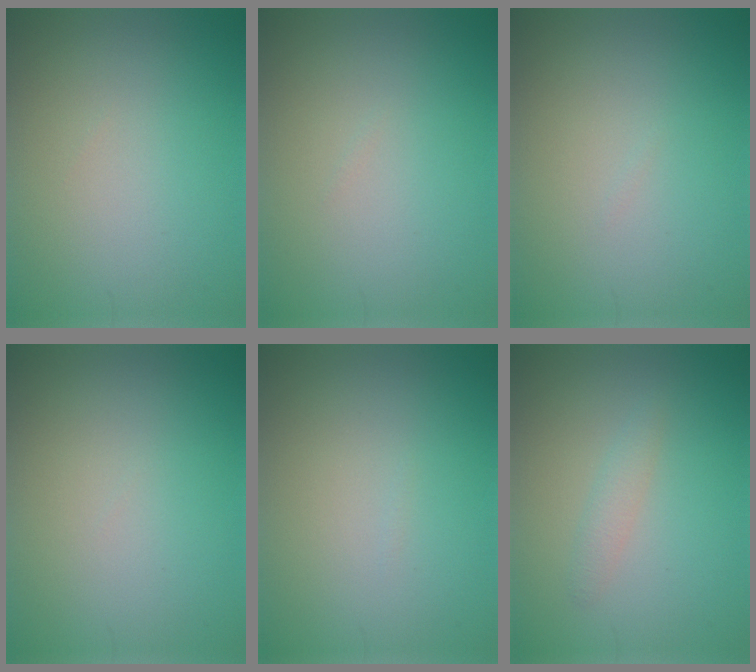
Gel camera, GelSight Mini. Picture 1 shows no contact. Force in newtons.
{"total": 0.0}
{"total": 0.0}
{"total": 0.0}
{"total": 0.0}
{"total": 1.3, "press": 1.3, "slide": 0.0}